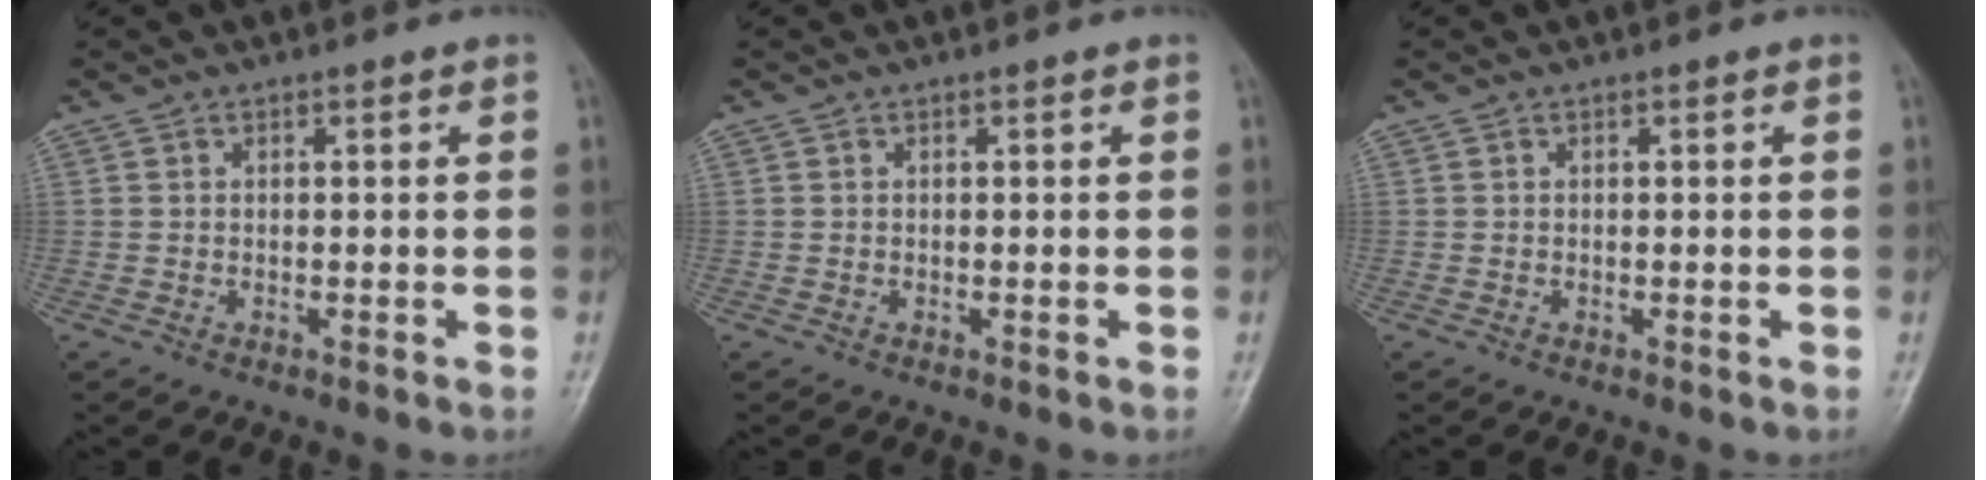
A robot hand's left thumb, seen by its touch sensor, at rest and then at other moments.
{"total": 0.0}
{"total": 0.0}